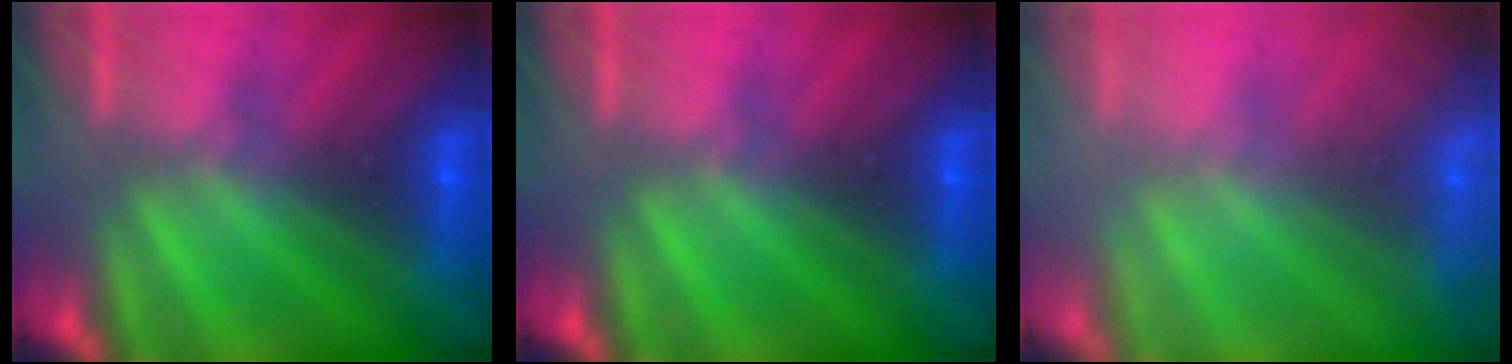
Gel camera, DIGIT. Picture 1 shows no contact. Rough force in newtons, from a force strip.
{"total": 0.0}
{"total": 7.8}